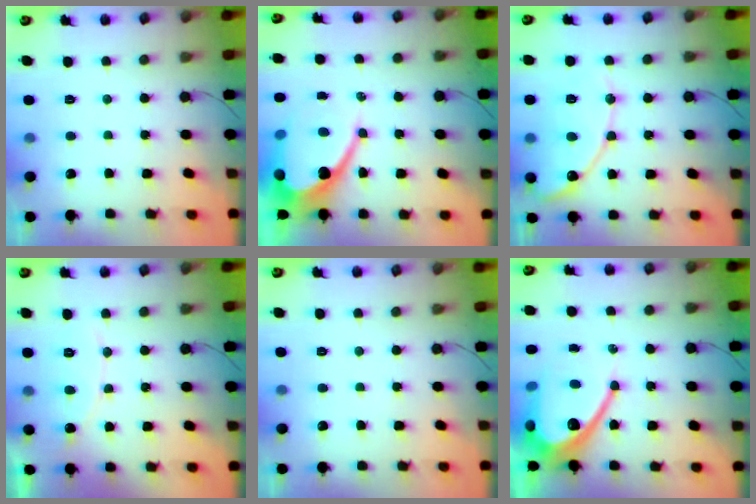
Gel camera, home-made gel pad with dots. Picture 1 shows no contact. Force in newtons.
{"total": 14.9, "press": 14.8, "slide": 1.1}
{"total": 13.7, "press": 13.6, "slide": 1.3}
{"total": 7.3, "press": 7.3, "slide": 0.6}
{"total": 0.0}
{"total": 15.5, "press": 15.4, "slide": 1.5}